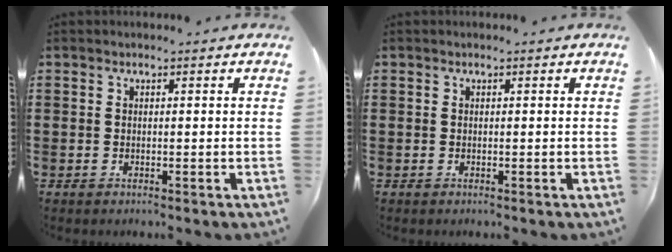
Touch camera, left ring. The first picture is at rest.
{"total": 0.0}